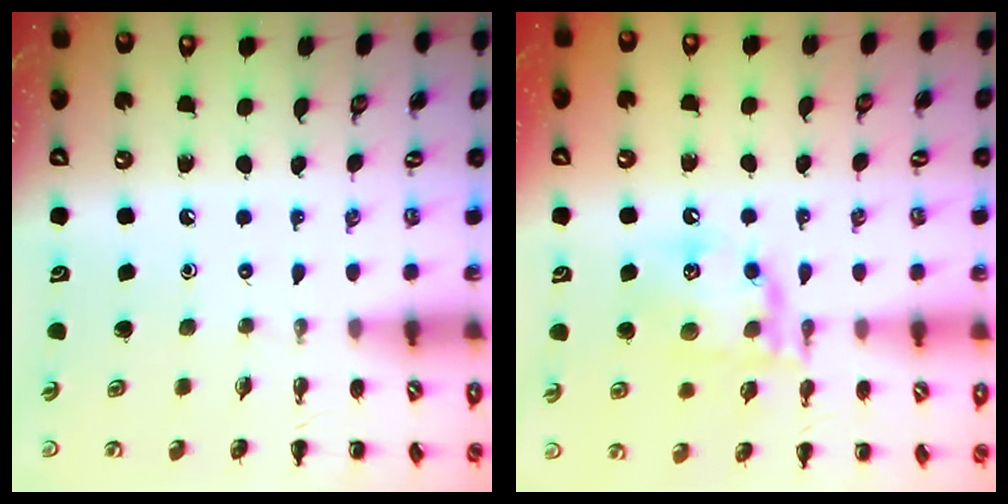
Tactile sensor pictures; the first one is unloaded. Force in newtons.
{"total": 15.7, "press": 15.5, "slide": 2.4}